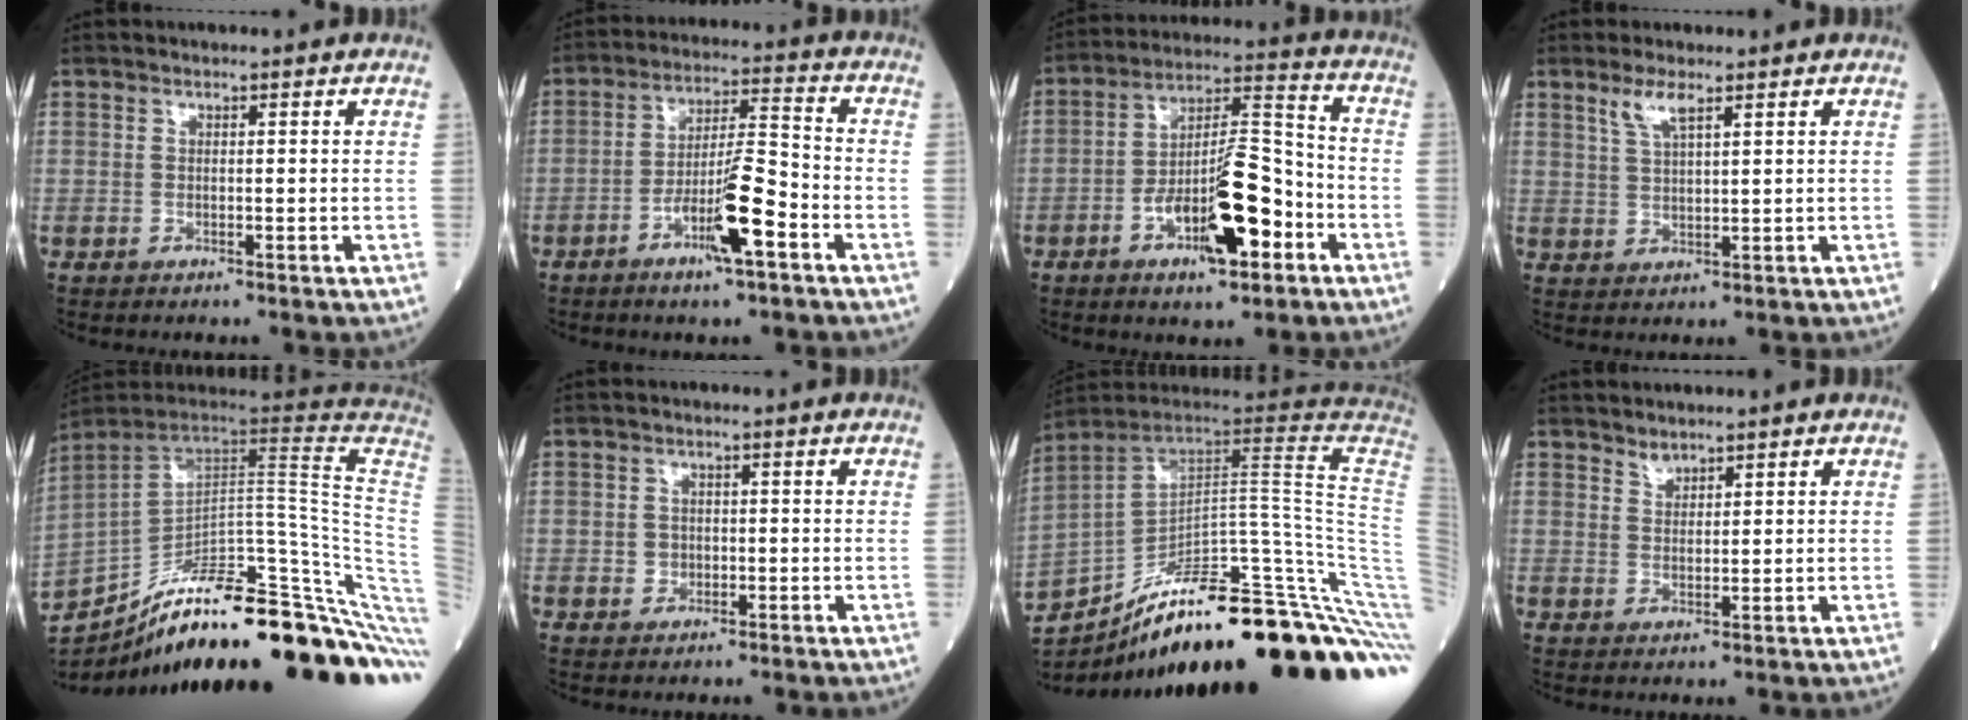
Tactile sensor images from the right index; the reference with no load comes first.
{"total": 9.6, "force": [-4.5, 0.9, 8.5], "torque": [-0.155, 0.003, -0.075]}
{"total": 13.6, "force": [-5.3, 3.6, 12.0], "torque": [-0.212, 0.013, -0.083]}
{"total": 3.5, "force": [2.4, 0.5, 2.5], "torque": [-0.059, 0.003, 0.054]}
{"total": 34.8, "force": [-24.0, 4.5, 24.8], "torque": [-0.269, -0.012, -0.334]}
{"total": 1.8, "force": [-0.5, 1.6, 0.6], "torque": [-0.011, 0.005, -0.005]}
{"total": 33.4, "force": [-21.5, 2.0, 25.5], "torque": [-0.223, 0.013, -0.302]}
{"total": 1.5, "force": [1.5, 0.4, 0.2], "torque": [-0.006, -0.005, 0.027]}